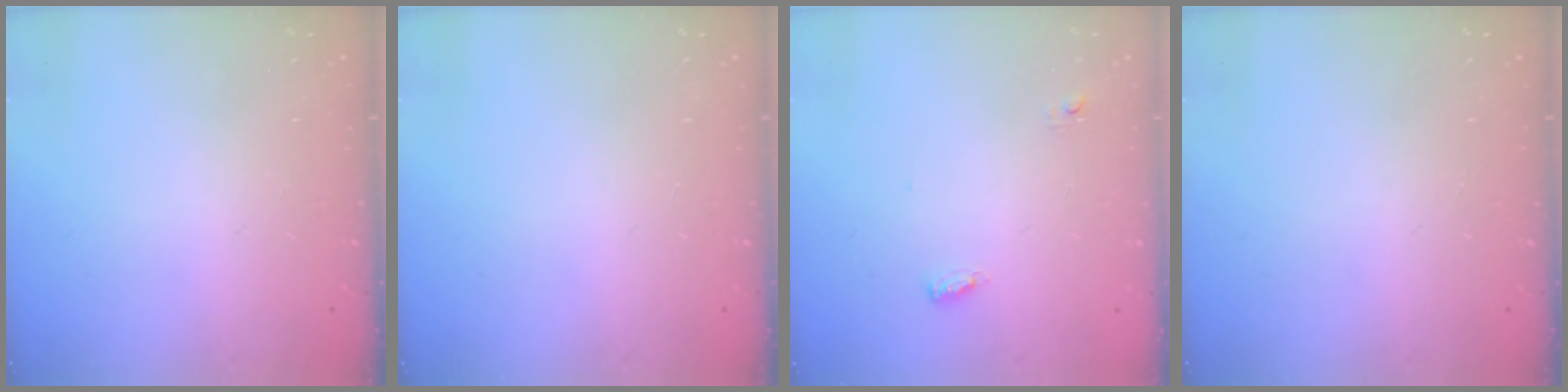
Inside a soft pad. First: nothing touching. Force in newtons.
{"total": 0.0}
{"total": 3.7, "press": 3.5, "slide": 1.2}
{"total": 0.0}